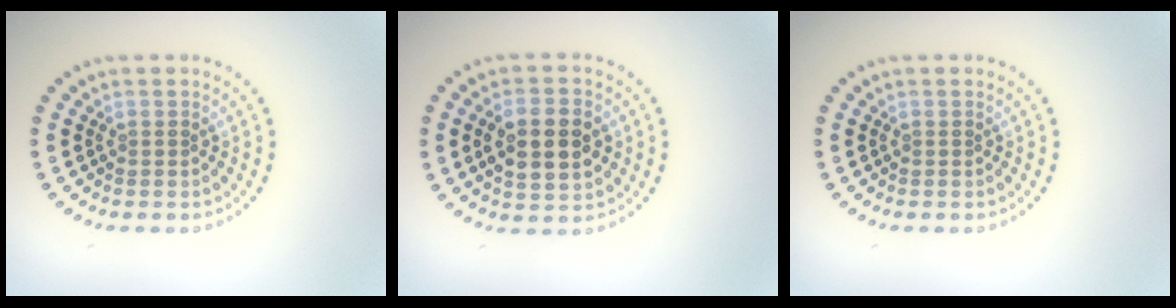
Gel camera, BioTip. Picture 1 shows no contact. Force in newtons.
{"total": 5.6, "press": 5.5, "slide": 0.4}
{"total": 0.0}